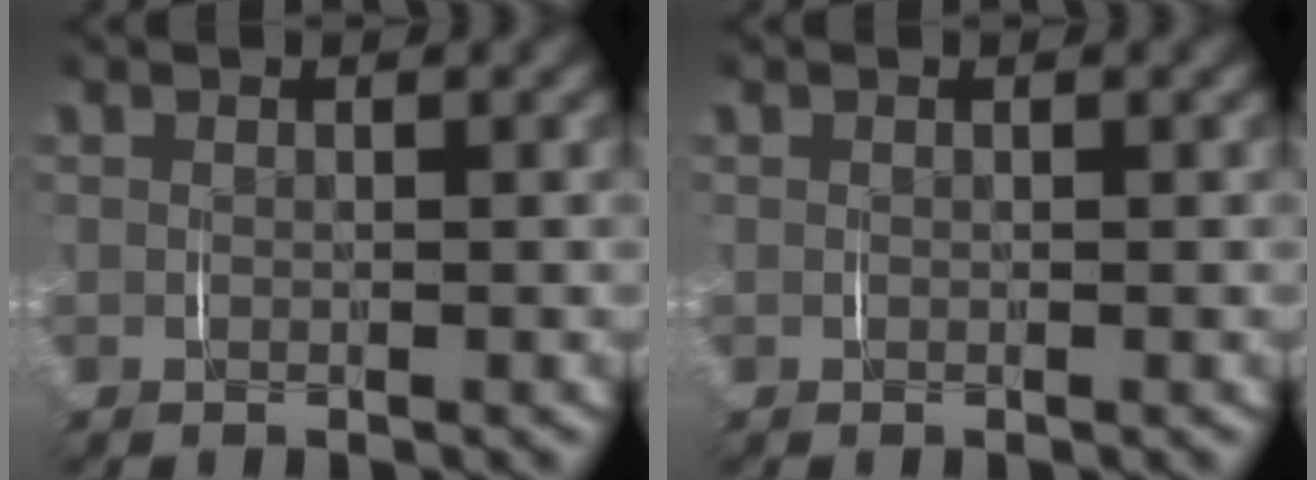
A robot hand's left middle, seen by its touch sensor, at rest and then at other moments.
{"total": 0.0}